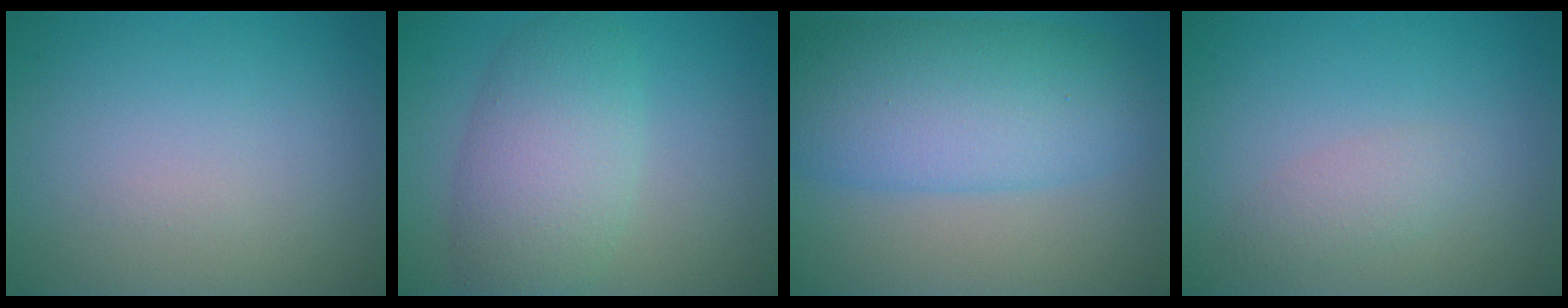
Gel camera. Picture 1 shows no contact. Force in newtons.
{"total": 5.9, "press": 5.9, "slide": 0.2}
{"total": 8.9, "press": 8.9, "slide": 0.1}
{"total": 1.6, "press": 1.6, "slide": 0.1}